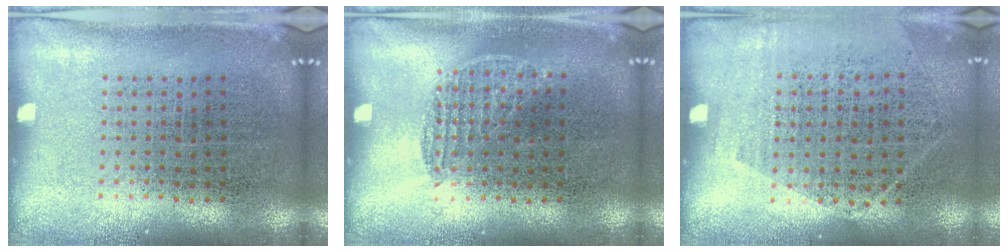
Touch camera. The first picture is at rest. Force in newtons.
{"total": 0.8, "press": 0.6, "slide": 0.5}
{"total": 1.3, "press": 1.0, "slide": 0.7}